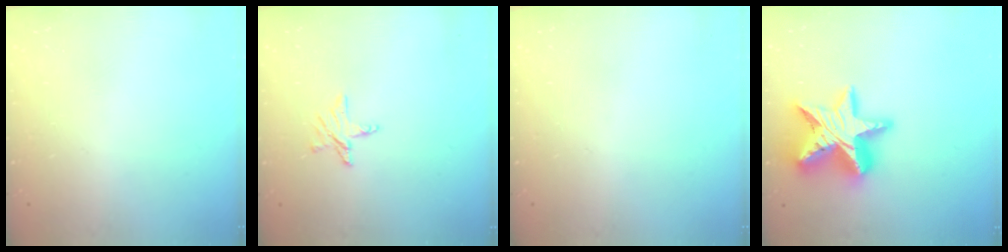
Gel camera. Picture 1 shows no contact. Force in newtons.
{"total": 5.4, "press": 5.4, "slide": 0.5}
{"total": 0.0}
{"total": 20.8, "press": 20.8, "slide": 1.5}